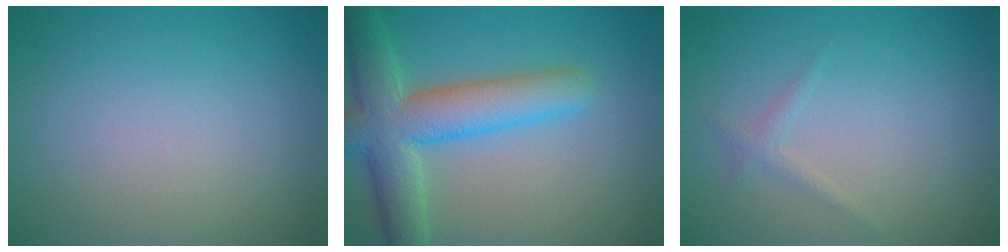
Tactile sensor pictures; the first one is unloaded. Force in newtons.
{"total": 7.5, "press": 7.5, "slide": 0.6}
{"total": 1.0, "press": 1.0, "slide": 0.0}